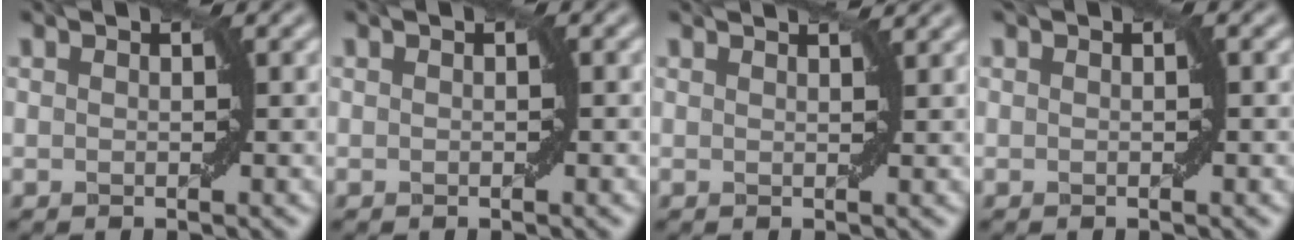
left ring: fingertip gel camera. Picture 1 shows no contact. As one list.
[{"total": 0.0}, {"total": 1.7, "force": [1.6, 0.1, 0.7], "torque": [-0.008, 0.000, 0.018]}, {"total": 0.6, "force": [0.1, 0.3, 0.5], "torque": [-0.003, 0.003, 0.001]}]